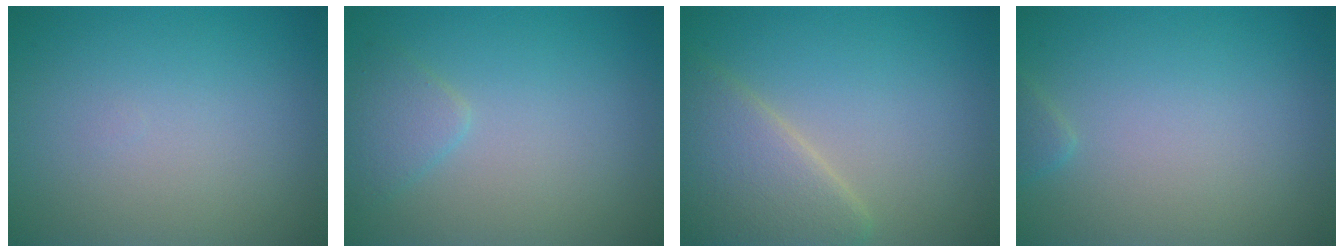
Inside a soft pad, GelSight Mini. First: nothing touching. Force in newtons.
{"total": 1.7, "press": 1.7, "slide": 0.1}
{"total": 5.1, "press": 5.1, "slide": 0.4}
{"total": 0.7, "press": 0.7, "slide": 0.0}